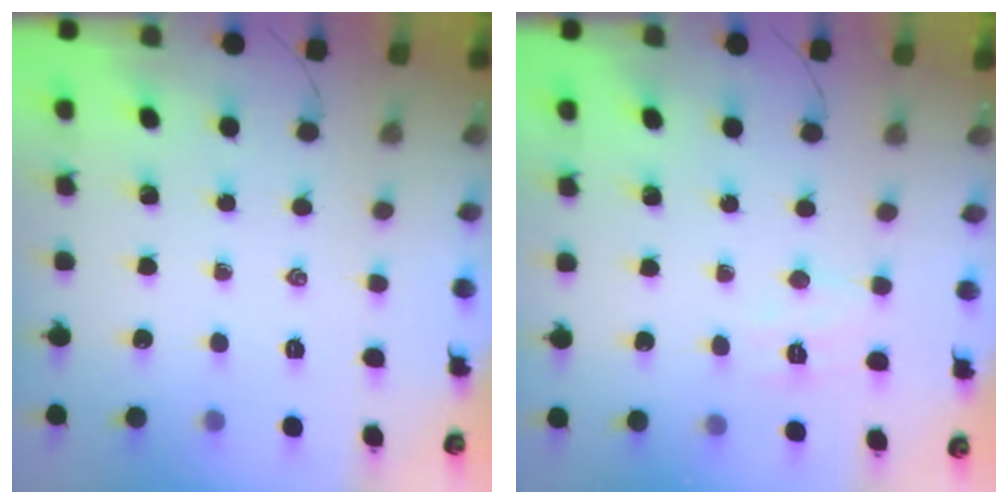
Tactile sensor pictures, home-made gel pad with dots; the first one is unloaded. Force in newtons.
{"total": 6.8, "press": 6.7, "slide": 1.2}